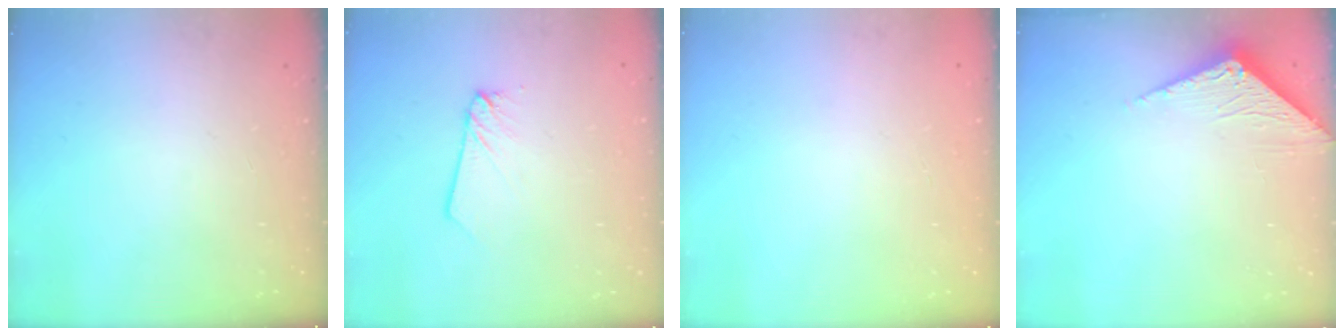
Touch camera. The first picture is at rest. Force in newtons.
{"total": 1.7, "press": 1.7, "slide": 0.1}
{"total": 0.0}
{"total": 3.4, "press": 3.4, "slide": 0.2}